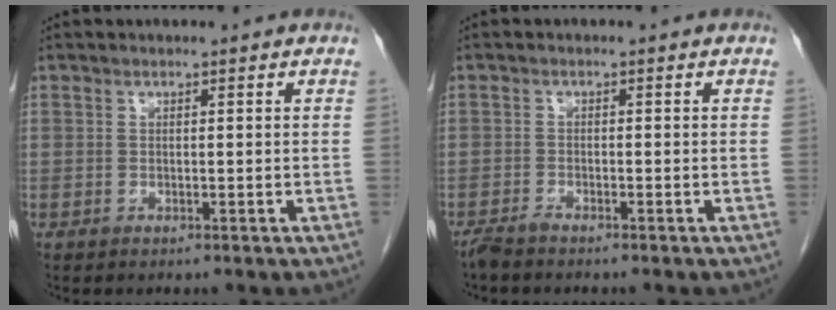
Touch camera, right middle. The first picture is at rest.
{"total": 1.6, "force": [-1.5, 0.0, 0.6], "torque": [-0.018, -0.003, -0.029]}